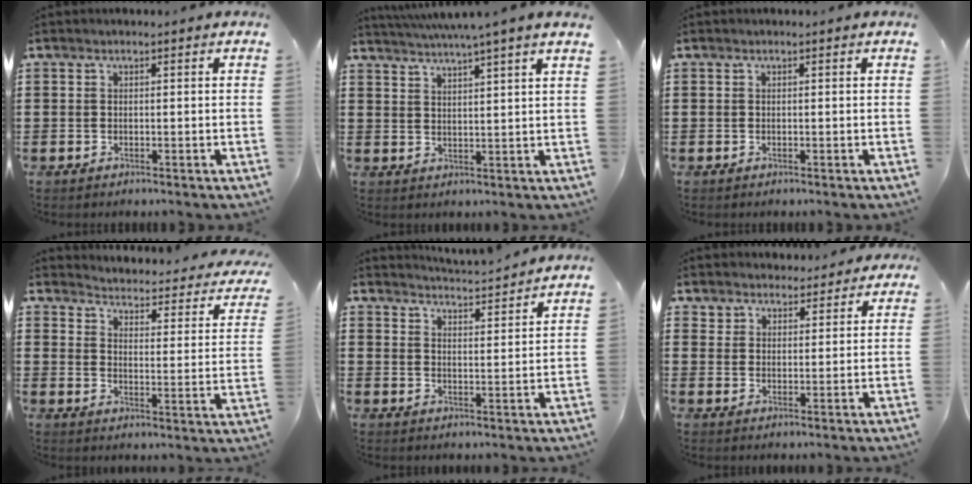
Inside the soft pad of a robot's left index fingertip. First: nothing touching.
{"total": 4.2, "force": [3.6, -1.3, 1.6], "torque": [-0.044, -0.018, 0.061]}
{"total": 0.0}
{"total": 2.5, "force": [2.5, -0.3, 0.5], "torque": [-0.031, -0.033, 0.032]}
{"total": 3.8, "force": [3.7, -0.9, 0.3], "torque": [-0.021, -0.029, 0.063]}
{"total": 4.3, "force": [4.0, 1.7, 0.1], "torque": [-0.018, -0.009, 0.076]}